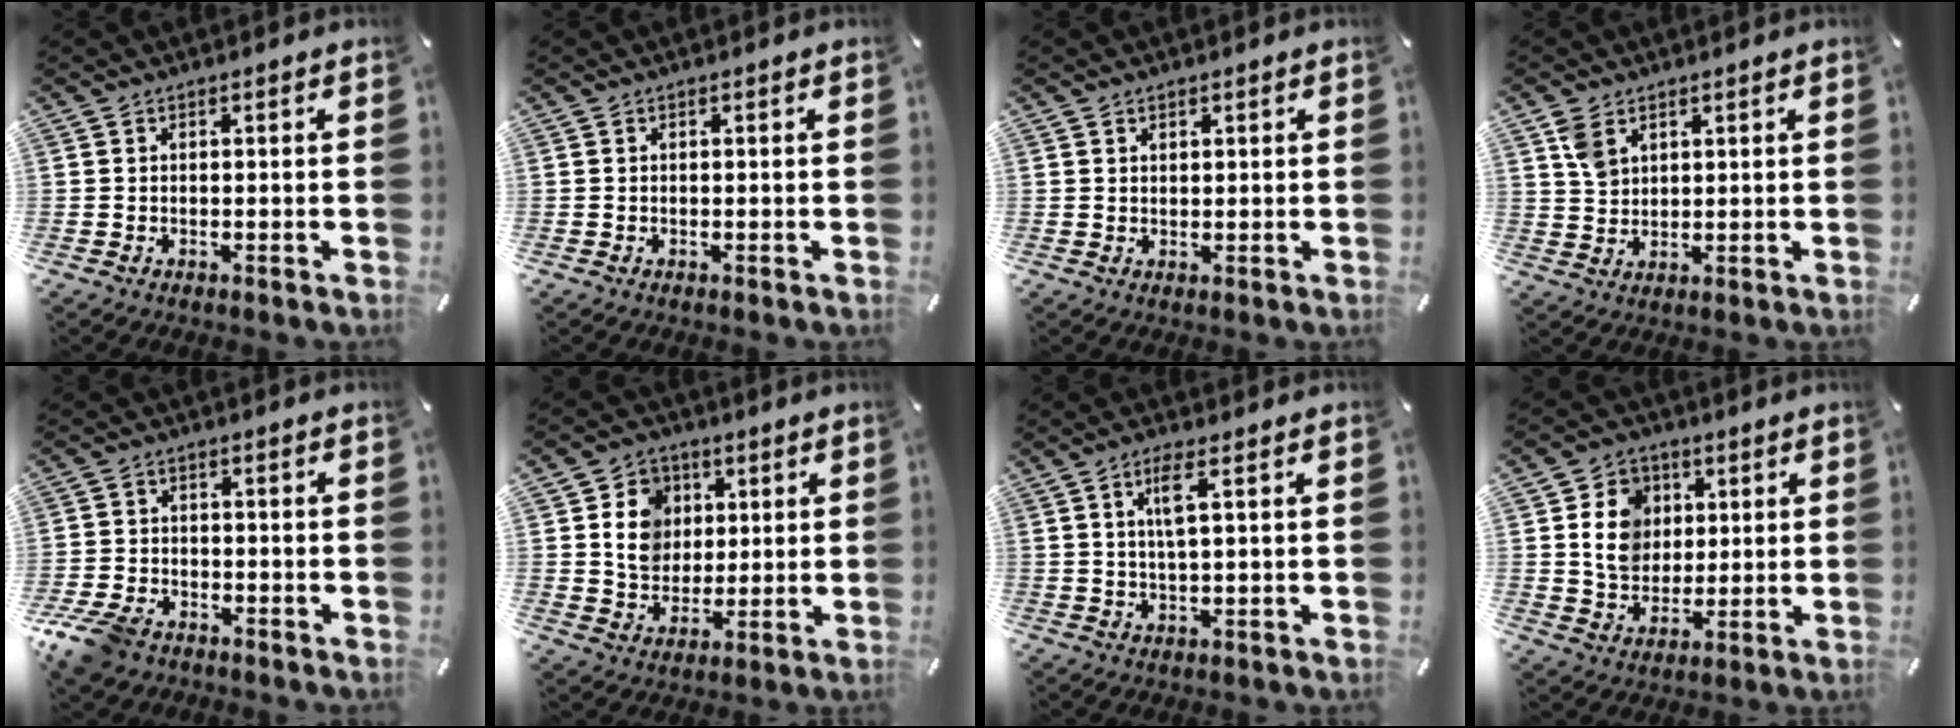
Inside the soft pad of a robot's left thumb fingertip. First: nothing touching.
{"total": 0.0}
{"total": 1.1, "force": [0.8, 0.8, 0.0], "torque": [0.007, -0.003, 0.013]}
{"total": 5.1, "force": [2.6, 3.7, 2.2], "torque": [-0.045, 0.002, 0.051]}
{"total": 6.9, "force": [-5.0, 3.9, 2.7], "torque": [-0.066, 0.020, -0.098]}
{"total": 9.5, "force": [1.9, 8.6, 3.5], "torque": [-0.053, 0.006, 0.038]}
{"total": 5.1, "force": [1.6, 0.9, 4.7], "torque": [-0.098, 0.002, 0.025]}
{"total": 10.2, "force": [1.9, 9.0, 4.4], "torque": [-0.074, 0.006, 0.035]}